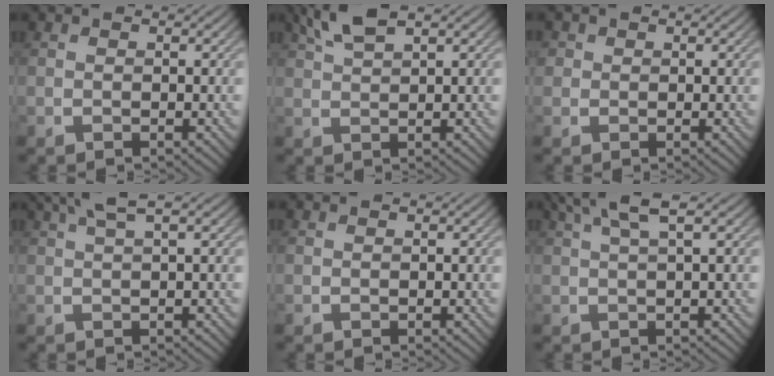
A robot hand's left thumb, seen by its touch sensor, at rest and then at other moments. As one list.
[{"total": 4.2, "force": [2.7, 0.9, 3.1], "torque": [-0.068, 0.016, 0.057]}, {"total": 1.5, "force": [0.5, 1.4, 0.3], "torque": [-0.003, -0.001, 0.004]}, {"total": 3.9, "force": [1.8, 0.6, 3.4], "torque": [-0.061, 0.017, 0.037]}, {"total": 0.0}, {"total": 4.4, "force": [2.1, 0.7, 3.8], "torque": [-0.067, 0.017, 0.041]}]